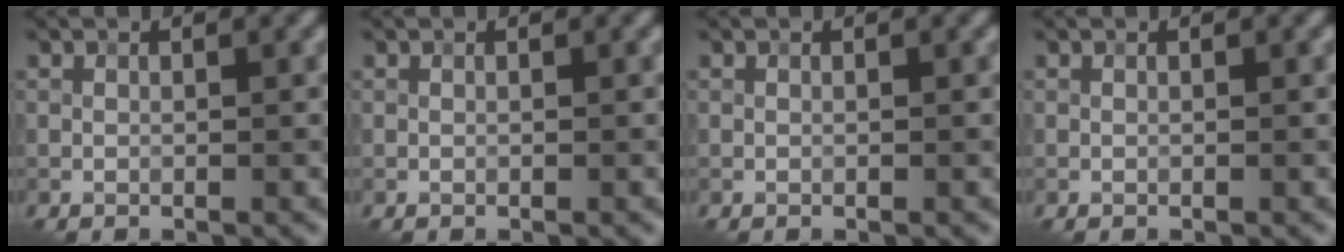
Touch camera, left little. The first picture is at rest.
{"total": 0.0}
{"total": 0.0}
{"total": 0.0}